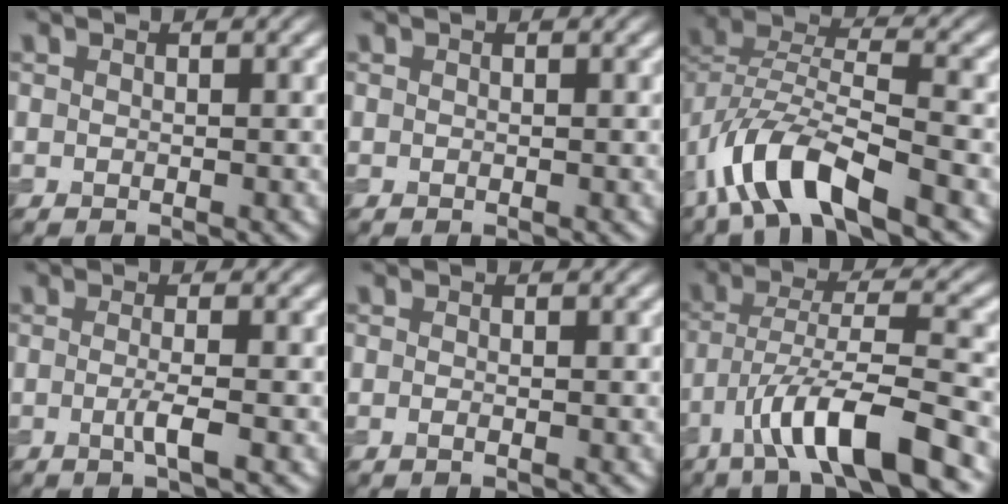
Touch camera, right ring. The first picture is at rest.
{"total": 0.0}
{"total": 8.7, "force": [-5.0, 3.2, 6.4], "torque": [-0.124, 0.003, -0.101]}
{"total": 2.3, "force": [-0.5, 0.4, 2.2], "torque": [-0.039, -0.004, -0.014]}
{"total": 0.8, "force": [-0.4, 0.3, 0.7], "torque": [-0.014, -0.007, -0.010]}
{"total": 9.4, "force": [-5.3, 2.0, 7.5], "torque": [-0.129, 0.009, -0.098]}